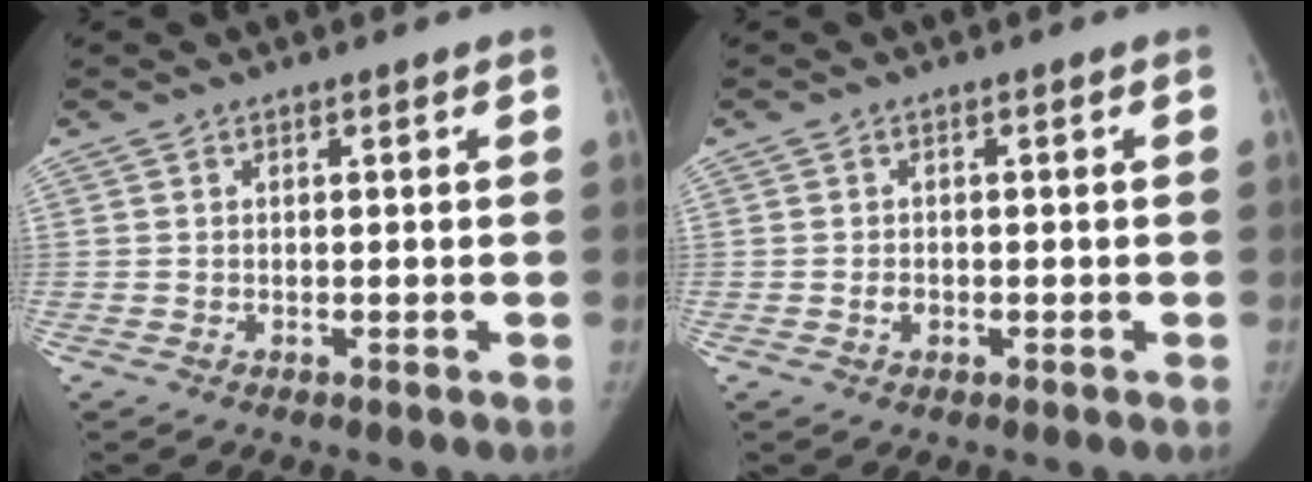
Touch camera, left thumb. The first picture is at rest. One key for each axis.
{"total": 1.5, "fx": -0.7, "fy": 1.1, "fz": 0.7, "tx": -0.010, "ty": 0.006, "tz": -0.012}